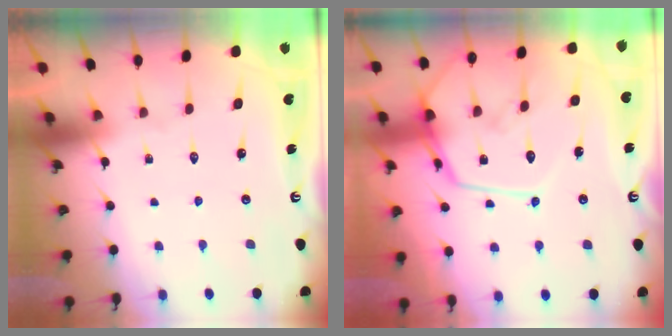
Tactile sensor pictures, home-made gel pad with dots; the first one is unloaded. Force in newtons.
{"total": 15.3, "press": 15.2, "slide": 1.2}